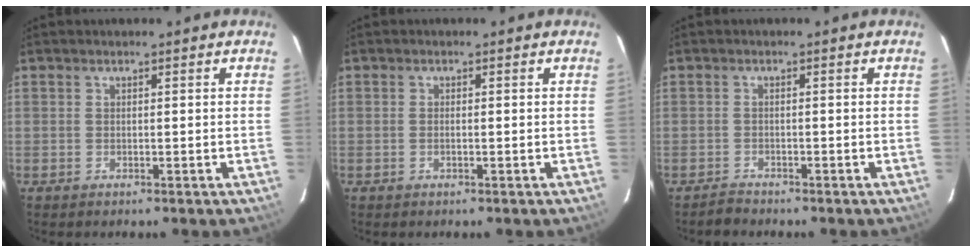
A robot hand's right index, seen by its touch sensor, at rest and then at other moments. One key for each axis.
{"total": 0.8, "fx": -0.2, "fy": 0.1, "fz": 0.7, "tx": -0.016, "ty": 0.001, "tz": -0.006}
{"total": 1.7, "fx": -1.6, "fy": 0.6, "fz": -0.1, "tx": -0.003, "ty": 0.003, "tz": -0.031}